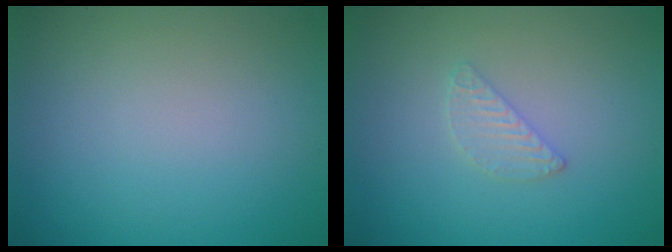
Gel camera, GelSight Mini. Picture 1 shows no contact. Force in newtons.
{"total": 1.5, "press": 1.5, "slide": 0.2}